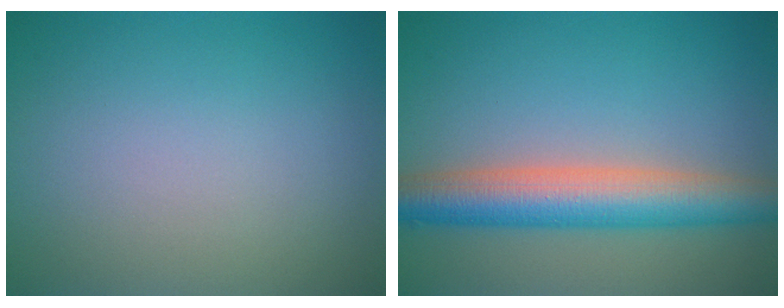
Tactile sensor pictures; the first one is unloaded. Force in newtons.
{"total": 6.9, "press": 6.9, "slide": 0.4}